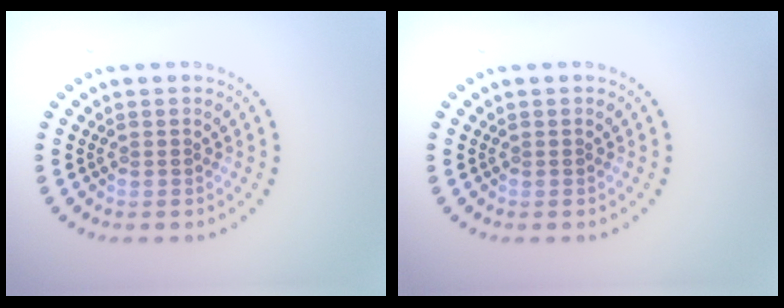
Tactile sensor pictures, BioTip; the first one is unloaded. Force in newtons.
{"total": 0.0}